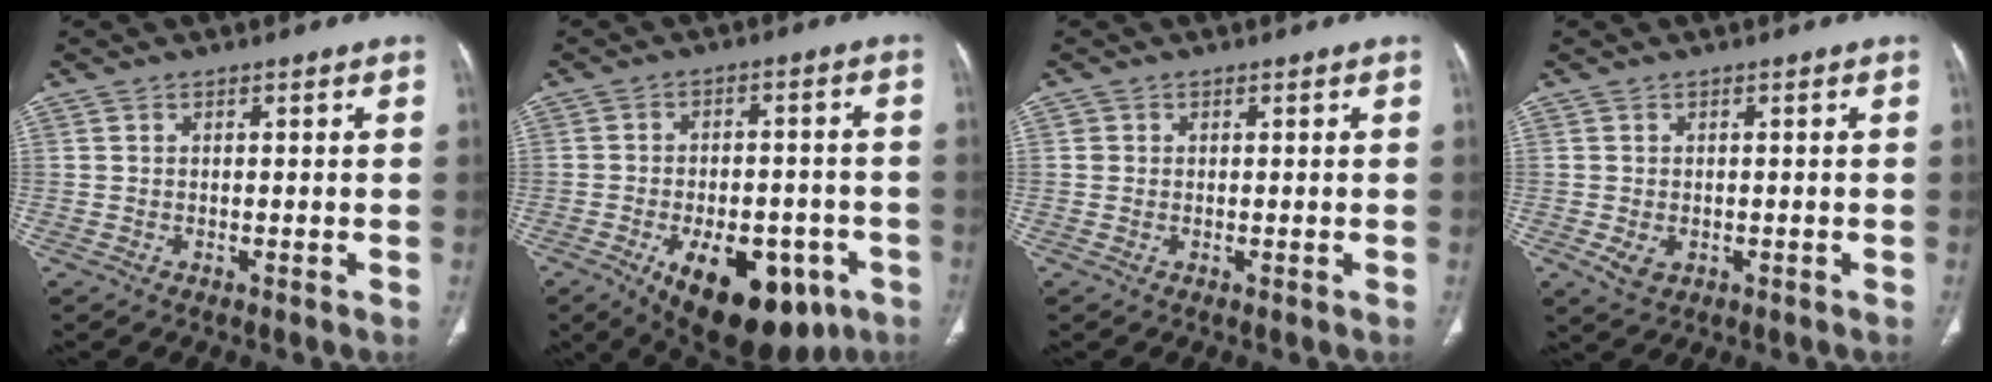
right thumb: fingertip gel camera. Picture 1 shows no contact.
{"total": 18.6, "force": [-8.4, 9.8, 13.4], "torque": [-0.159, 0.019, -0.103]}
{"total": 0.7, "force": [0.1, 0.7, 0.1], "torque": [0.004, 0.003, 0.002]}
{"total": 2.8, "force": [-0.7, 2.1, 1.7], "torque": [-0.030, -0.004, -0.002]}